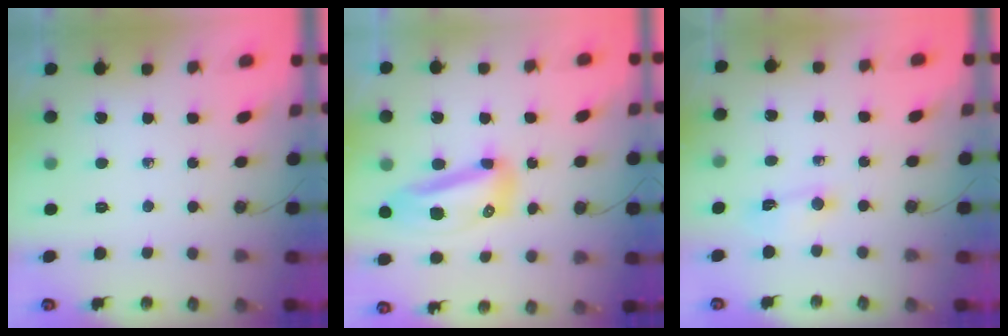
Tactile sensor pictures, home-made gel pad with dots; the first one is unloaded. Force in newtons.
{"total": 11.2, "press": 11.2, "slide": 1.1}
{"total": 3.5, "press": 3.4, "slide": 0.6}